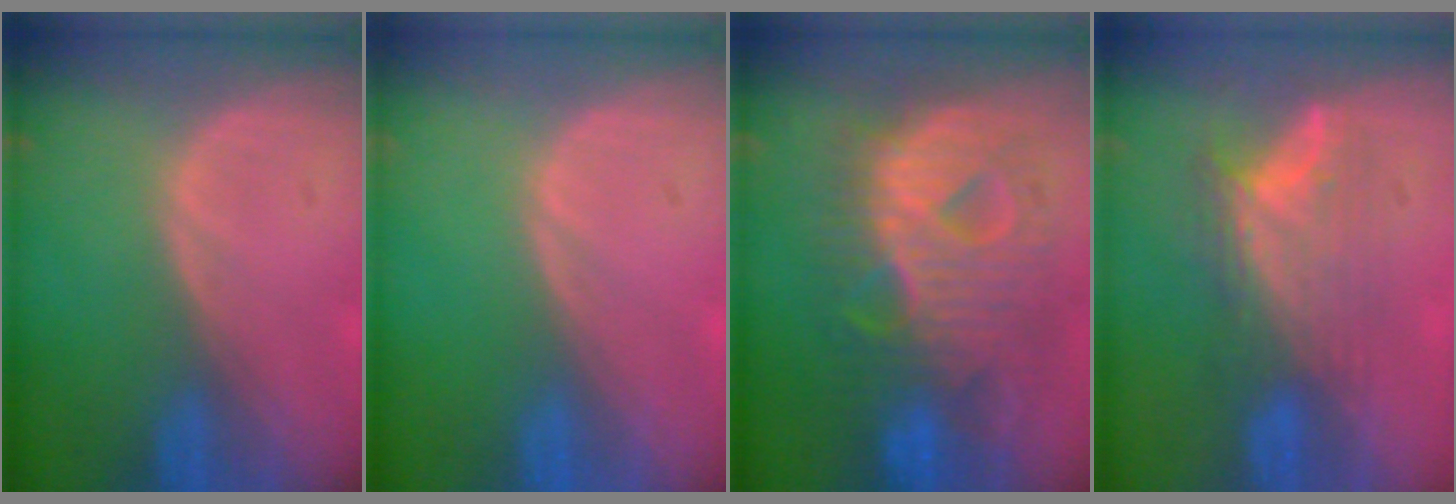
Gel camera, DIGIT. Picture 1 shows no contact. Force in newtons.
{"total": 0.0}
{"total": 12.6, "press": 12.6, "slide": 1.2}
{"total": 8.1, "press": 6.8, "slide": 4.5}